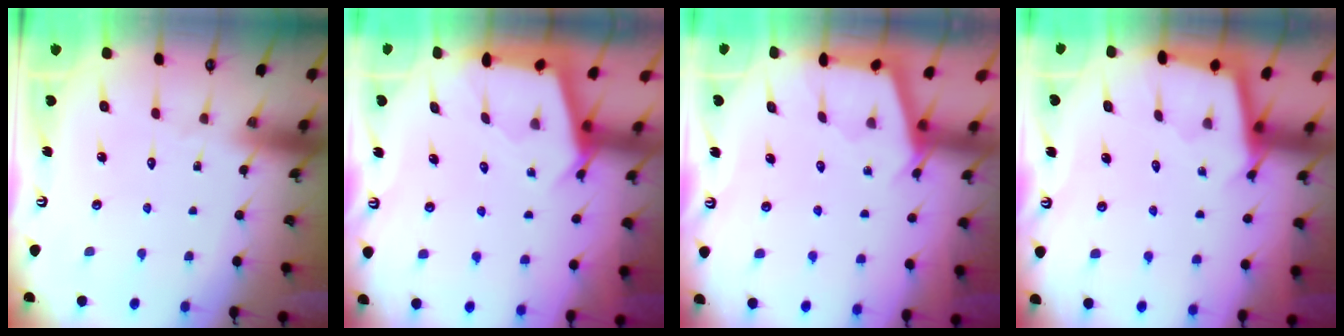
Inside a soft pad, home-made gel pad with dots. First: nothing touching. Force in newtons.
{"total": 2.7, "press": 2.7, "slide": 0.3}
{"total": 2.7, "press": 2.7, "slide": 0.3}
{"total": 2.2, "press": 2.2, "slide": 0.2}